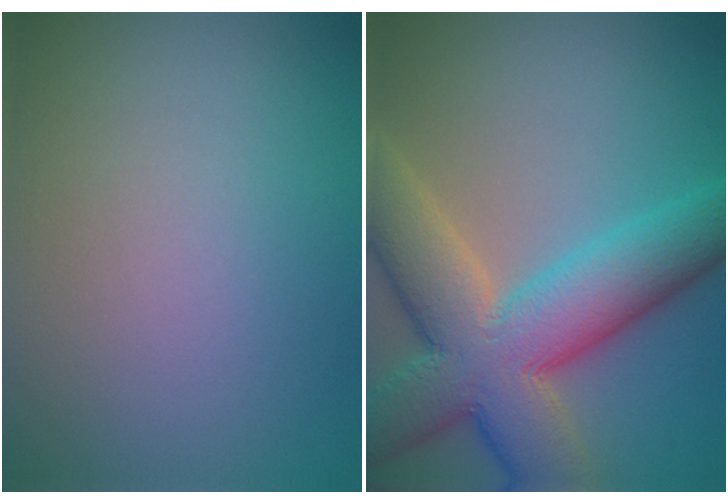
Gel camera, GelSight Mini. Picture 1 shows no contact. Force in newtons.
{"total": 11.6, "press": 11.6, "slide": 0.4}